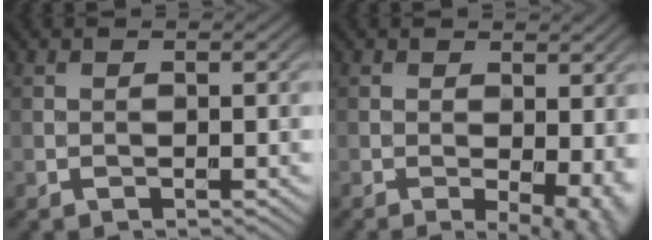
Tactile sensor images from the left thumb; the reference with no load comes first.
{"total": 6.5, "force": [-0.9, 2.8, 5.8], "torque": [-0.076, -0.009, -0.004]}